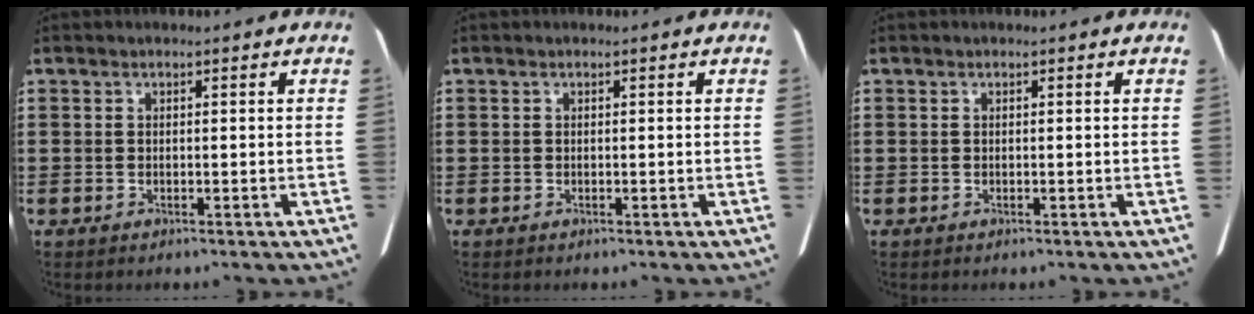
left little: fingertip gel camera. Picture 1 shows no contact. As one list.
[{"total": 0.0}, {"total": 0.0}]